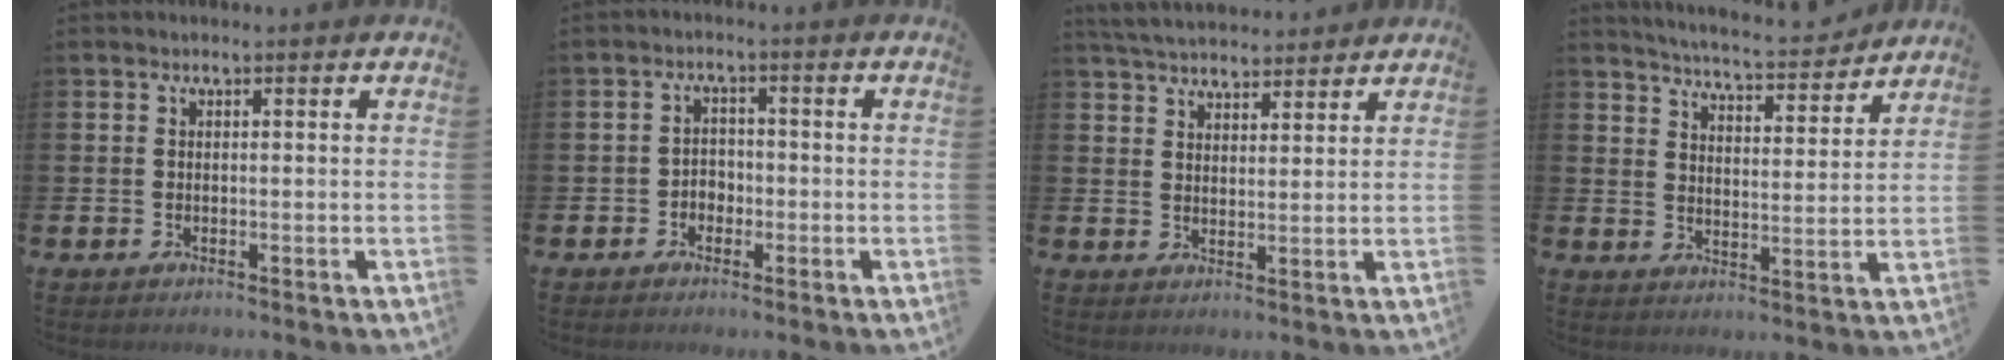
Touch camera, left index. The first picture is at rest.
{"total": 2.0, "force": [-1.3, 1.5, 0.4], "torque": [-0.011, 0.005, -0.030]}
{"total": 4.9, "force": [4.8, 1.0, 0.5], "torque": [-0.020, -0.022, 0.086]}
{"total": 5.7, "force": [5.6, 0.2, 0.8], "torque": [-0.032, -0.043, 0.095]}